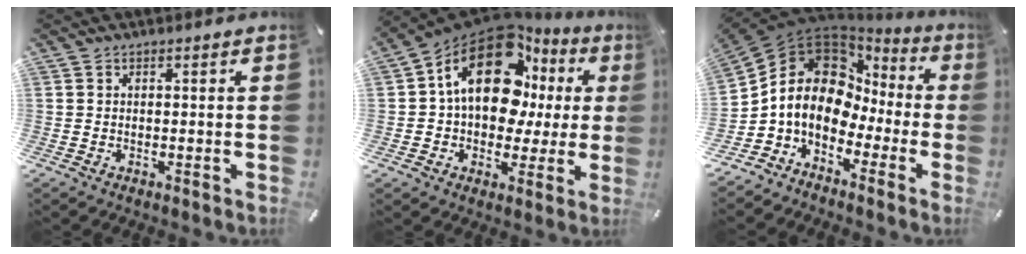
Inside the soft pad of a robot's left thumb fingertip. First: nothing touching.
{"total": 19.7, "force": [6.4, 12.5, 13.8], "torque": [-0.239, -0.035, 0.107]}
{"total": 12.3, "force": [1.1, 10.2, 6.9], "torque": [-0.152, -0.022, 0.011]}